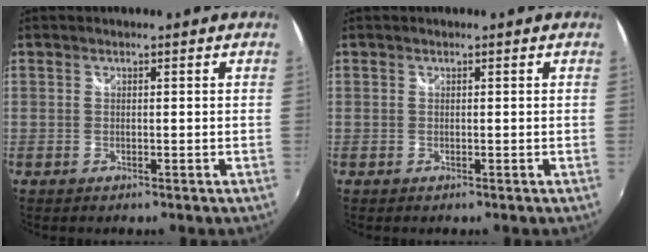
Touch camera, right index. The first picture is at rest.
{"total": 0.0}